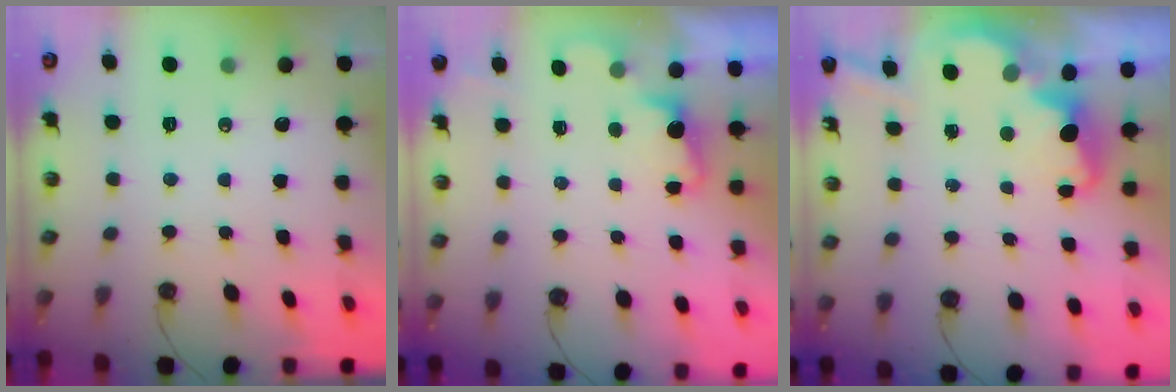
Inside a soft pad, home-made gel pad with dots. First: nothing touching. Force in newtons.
{"total": 1.8, "press": 1.5, "slide": 0.9}
{"total": 3.9, "press": 3.8, "slide": 0.7}